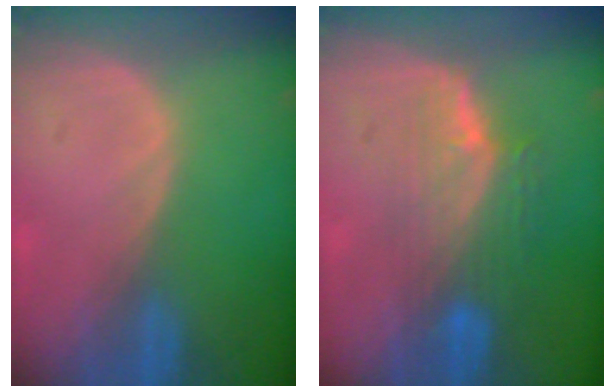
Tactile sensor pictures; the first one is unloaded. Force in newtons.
{"total": 7.6, "press": 6.8, "slide": 3.3}